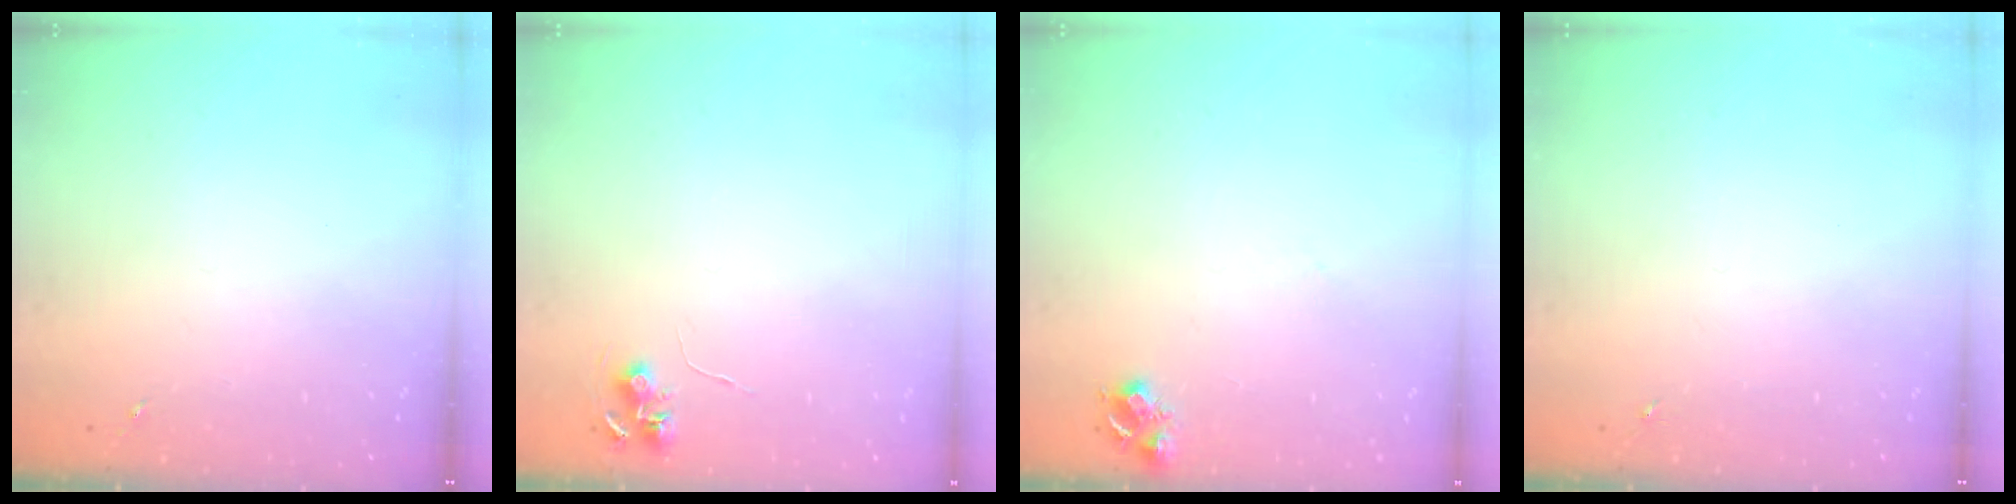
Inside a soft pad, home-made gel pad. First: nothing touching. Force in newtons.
{"total": 6.0, "press": 6.0, "slide": 0.4}
{"total": 7.3, "press": 7.2, "slide": 0.8}
{"total": 0.0}